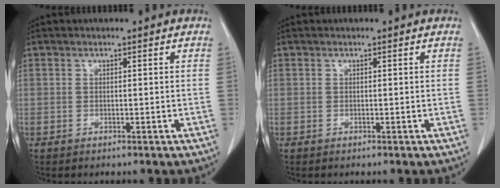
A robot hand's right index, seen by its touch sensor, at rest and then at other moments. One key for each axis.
{"total": 0.0}